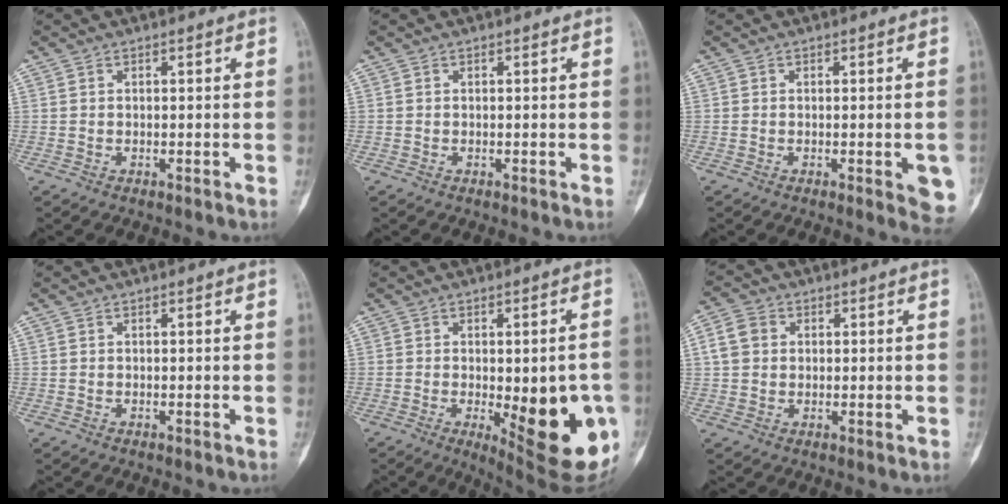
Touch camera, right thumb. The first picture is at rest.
{"total": 0.0}
{"total": 6.3, "force": [-1.8, 1.9, 5.7], "torque": [-0.047, -0.005, -0.019]}
{"total": 0.0}
{"total": 18.1, "force": [-4.4, 6.6, 16.3], "torque": [-0.148, -0.002, -0.031]}
{"total": 5.4, "force": [1.1, 4.5, 2.8], "torque": [-0.042, 0.009, 0.018]}